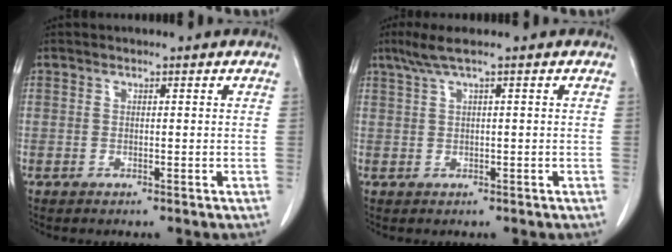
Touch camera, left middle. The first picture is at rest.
{"total": 2.9, "force": [1.7, -0.3, 2.3], "torque": [-0.064, 0.018, 0.040]}